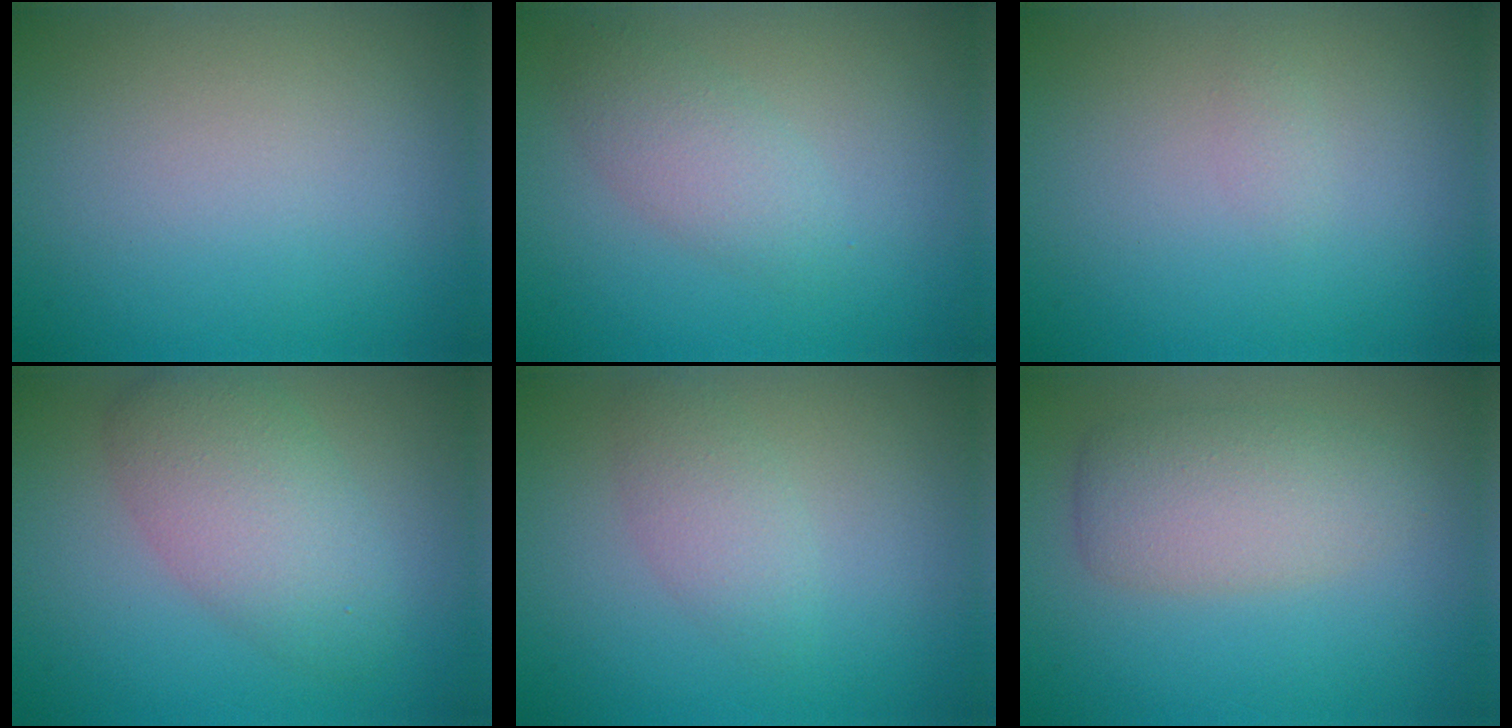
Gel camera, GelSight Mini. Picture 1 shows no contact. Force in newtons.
{"total": 2.5, "press": 2.5, "slide": 0.0}
{"total": 0.5, "press": 0.5, "slide": 0.0}
{"total": 4.8, "press": 4.8, "slide": 0.2}
{"total": 2.0, "press": 2.0, "slide": 0.1}
{"total": 4.0, "press": 4.0, "slide": 0.3}